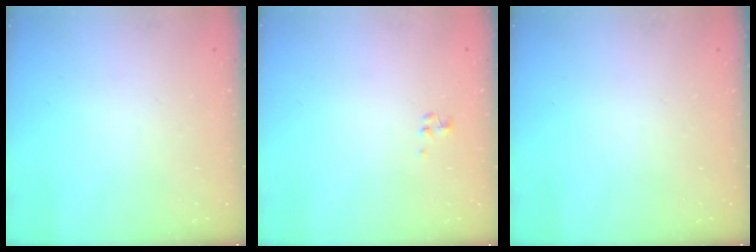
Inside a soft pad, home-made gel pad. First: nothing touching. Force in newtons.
{"total": 0.9, "press": 0.8, "slide": 0.4}
{"total": 0.0}